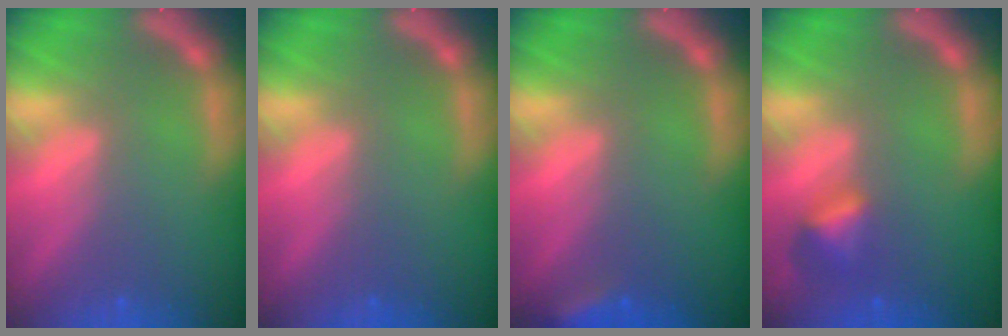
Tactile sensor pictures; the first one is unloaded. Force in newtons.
{"total": 0.0}
{"total": 2.4}
{"total": 2.4}